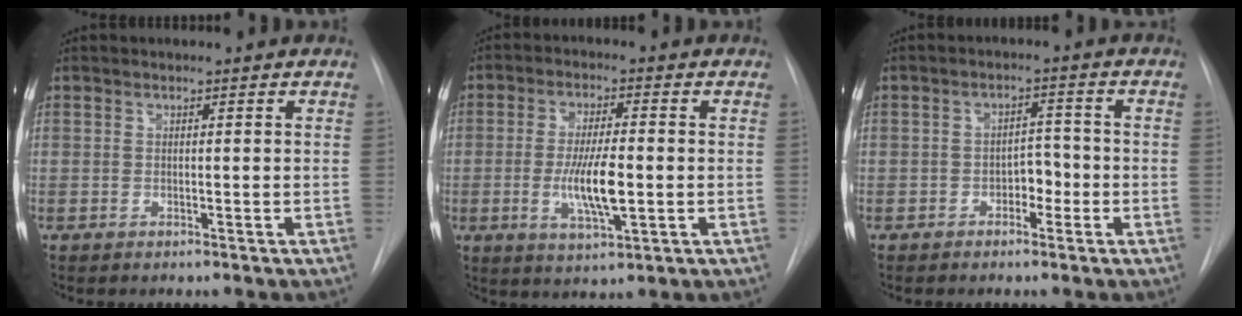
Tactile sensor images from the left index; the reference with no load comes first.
{"total": 8.2, "force": [-1.3, 1.8, 7.9], "torque": [-0.150, -0.011, -0.022]}
{"total": 3.2, "force": [-1.5, 1.9, 2.0], "torque": [-0.022, 0.007, -0.027]}